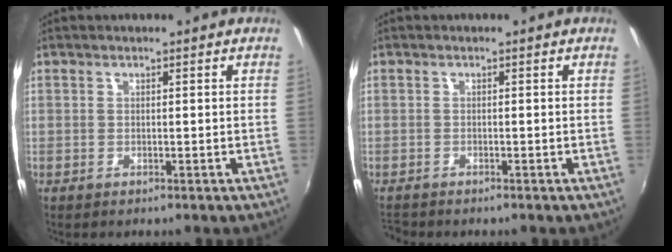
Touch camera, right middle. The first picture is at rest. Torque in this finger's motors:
{"motor_torque": [-0.23, -0.12, -0.08, -0.02]}